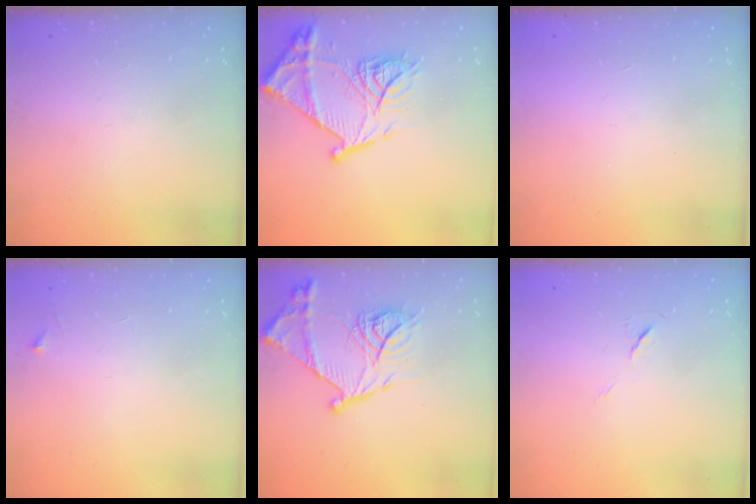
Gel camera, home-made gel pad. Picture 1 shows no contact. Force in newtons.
{"total": 20.4, "press": 20.3, "slide": 2.0}
{"total": 1.6, "press": 1.6, "slide": 0.1}
{"total": 2.5, "press": 2.5, "slide": 0.3}
{"total": 18.1, "press": 18.0, "slide": 1.7}
{"total": 5.6, "press": 5.1, "slide": 2.2}